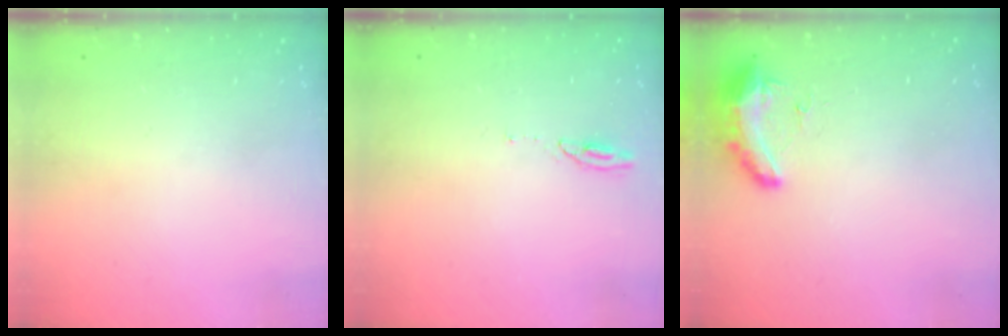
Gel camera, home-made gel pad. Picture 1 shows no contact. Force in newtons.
{"total": 3.3, "press": 3.3, "slide": 0.3}
{"total": 10.2, "press": 9.3, "slide": 4.2}